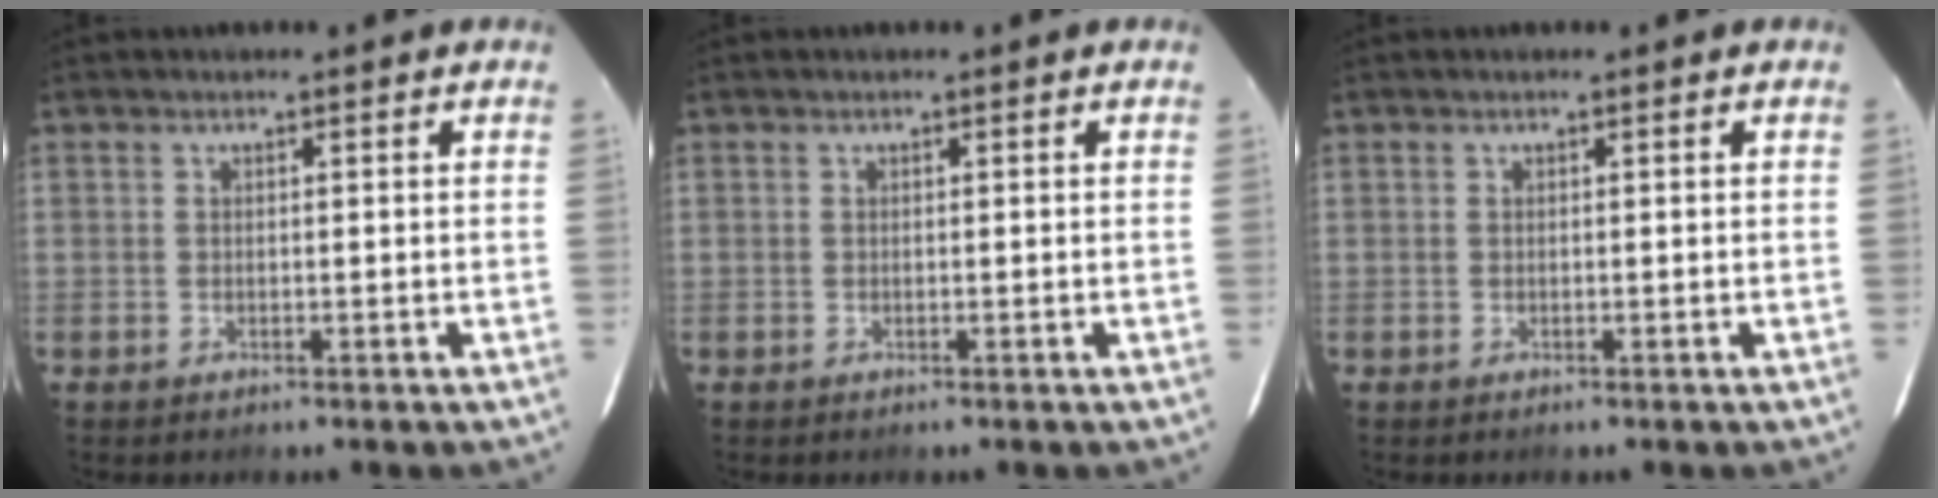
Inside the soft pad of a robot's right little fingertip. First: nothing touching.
{"total": 0.0}
{"total": 0.0}